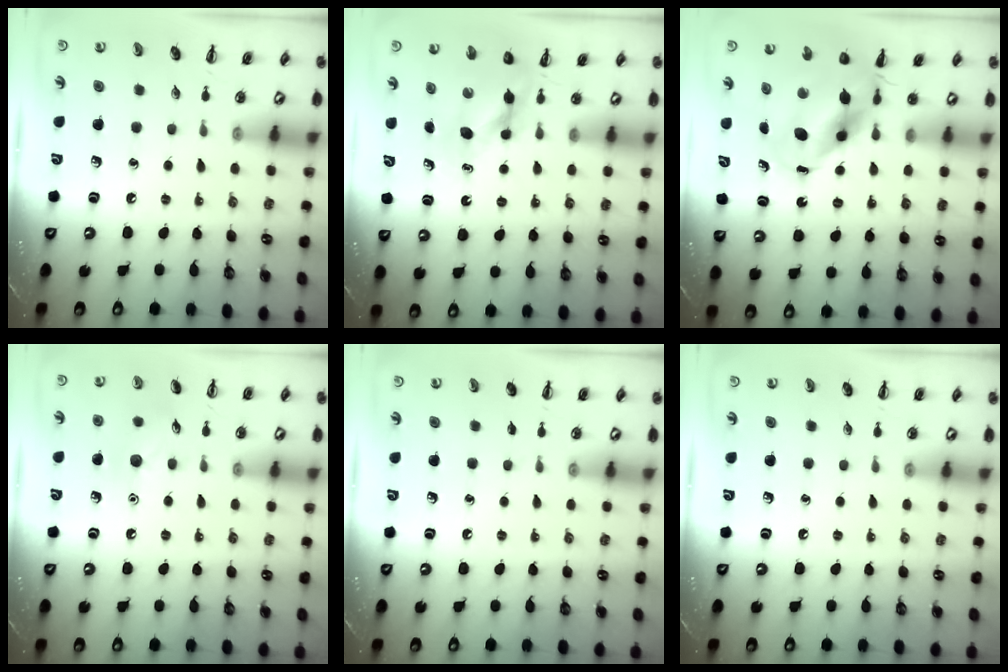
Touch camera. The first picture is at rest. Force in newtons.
{"total": 5.0, "press": 5.0, "slide": 0.3}
{"total": 7.2, "press": 6.9, "slide": 2.3}
{"total": 8.5, "press": 8.4, "slide": 1.7}
{"total": 0.0}
{"total": 0.0}